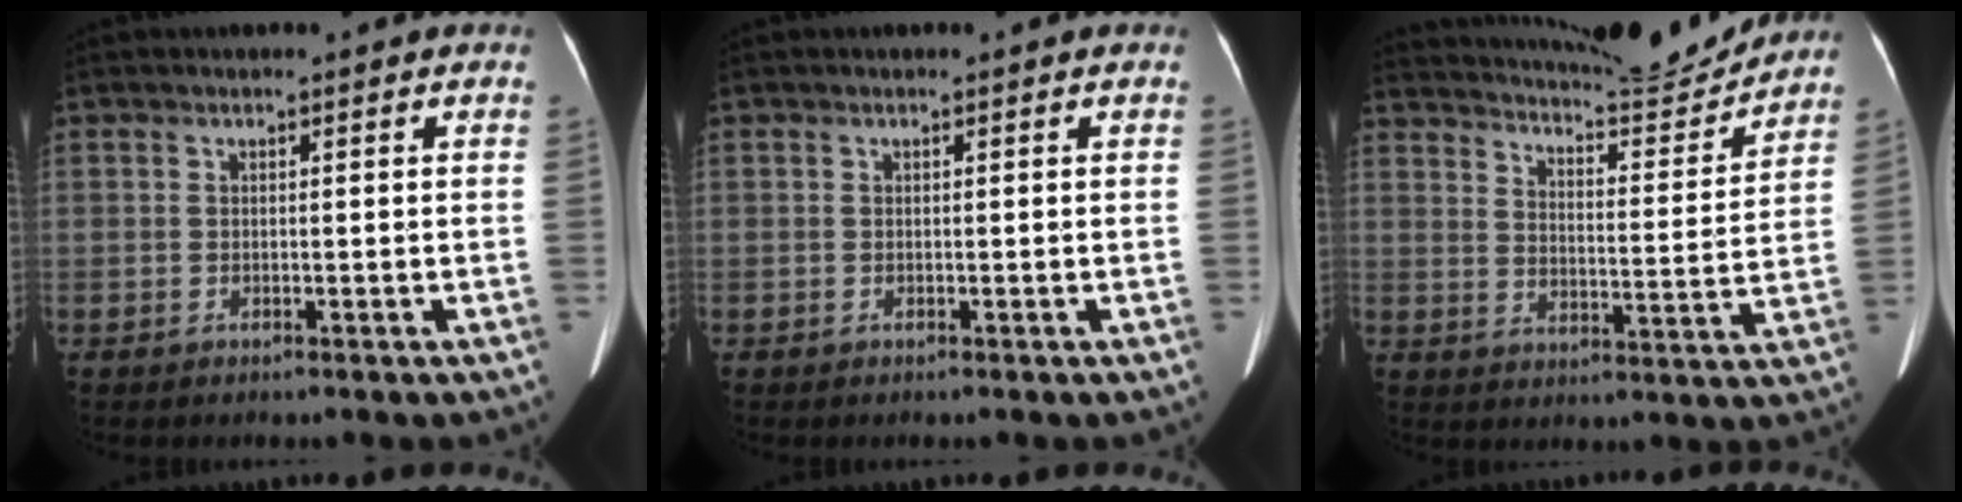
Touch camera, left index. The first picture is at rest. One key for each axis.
{"total": 0.0}
{"total": 15.9, "fx": 15.4, "fy": 0.4, "fz": 4.0, "tx": -0.073, "ty": -0.037, "tz": 0.215}